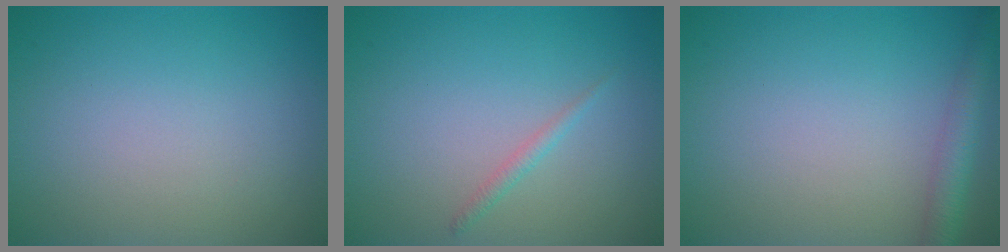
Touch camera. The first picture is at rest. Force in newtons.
{"total": 0.9, "press": 0.9, "slide": 0.1}
{"total": 2.8, "press": 2.8, "slide": 0.2}